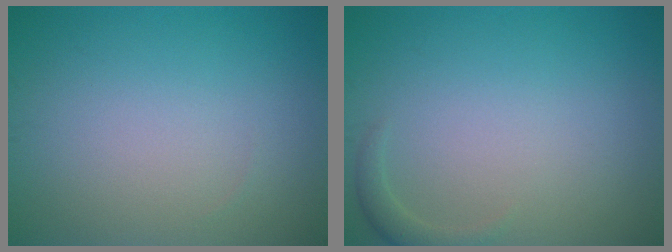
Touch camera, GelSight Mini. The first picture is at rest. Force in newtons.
{"total": 1.2, "press": 1.2, "slide": 0.2}